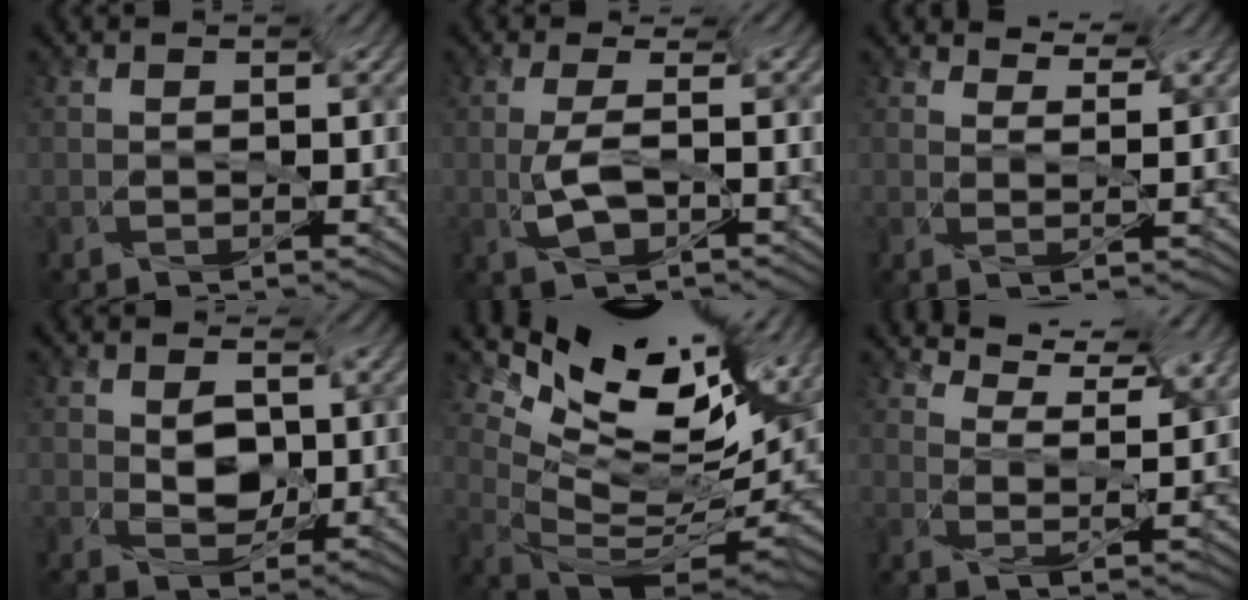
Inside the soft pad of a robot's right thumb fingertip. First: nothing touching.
{"total": 2.9, "force": [-2.0, 0.6, 2.0], "torque": [-0.047, -0.003, -0.034]}
{"total": 2.2, "force": [2.1, -0.7, 0.2], "torque": [-0.014, 0.002, 0.038]}
{"total": 3.3, "force": [-1.3, 2.0, 2.2], "torque": [-0.062, 0.000, -0.027]}
{"total": 12.0, "force": [4.9, 3.1, 10.5], "torque": [-0.152, 0.034, 0.090]}
{"total": 6.6, "force": [5.6, -0.1, 3.6], "torque": [-0.083, 0.009, 0.086]}